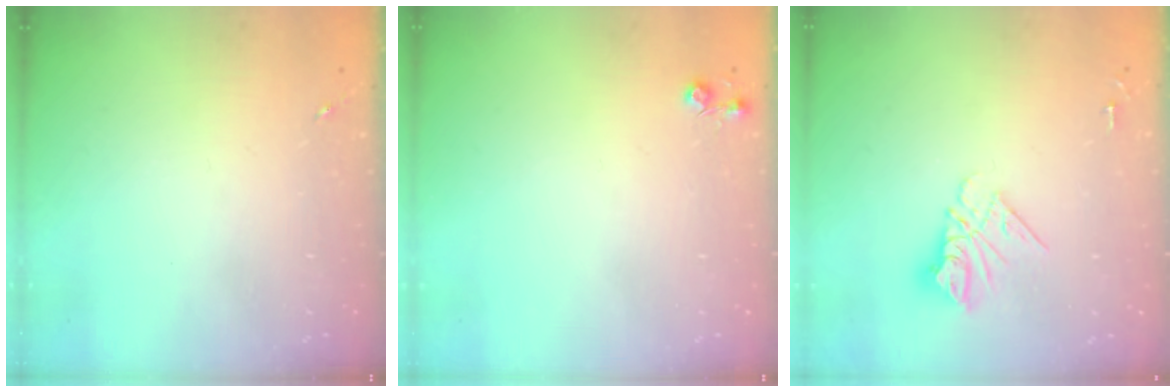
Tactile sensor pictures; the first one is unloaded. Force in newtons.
{"total": 4.4, "press": 4.4, "slide": 0.7}
{"total": 9.8, "press": 9.7, "slide": 0.8}